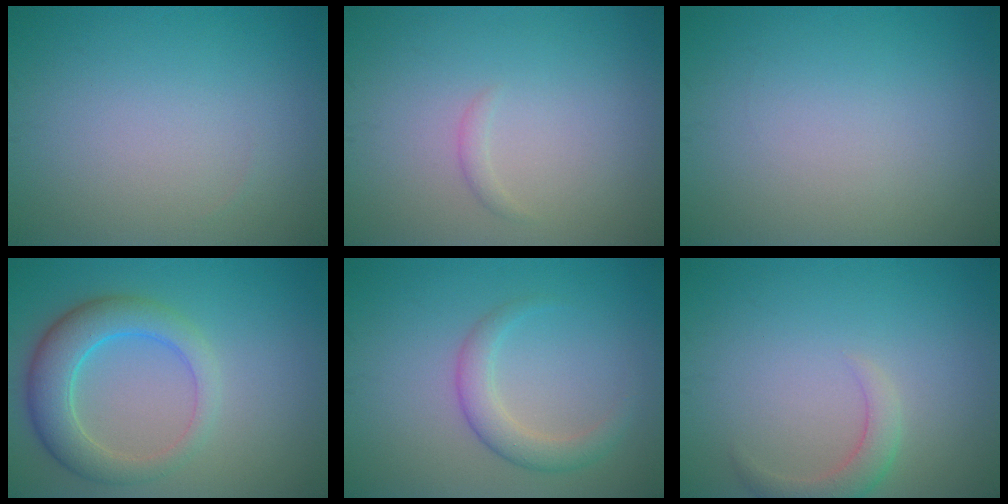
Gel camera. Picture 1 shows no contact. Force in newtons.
{"total": 0.7, "press": 0.7, "slide": 0.0}
{"total": 0.0}
{"total": 5.4, "press": 5.4, "slide": 0.2}
{"total": 2.8, "press": 2.8, "slide": 0.1}
{"total": 2.2, "press": 2.2, "slide": 0.2}